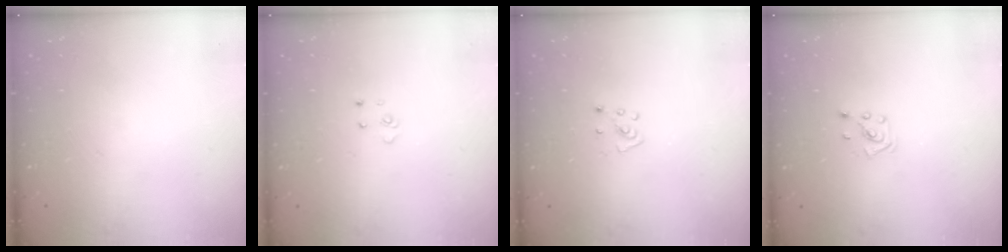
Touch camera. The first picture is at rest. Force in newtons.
{"total": 2.8, "press": 2.8, "slide": 0.3}
{"total": 4.4, "press": 4.4, "slide": 0.3}
{"total": 2.1, "press": 2.0, "slide": 0.3}